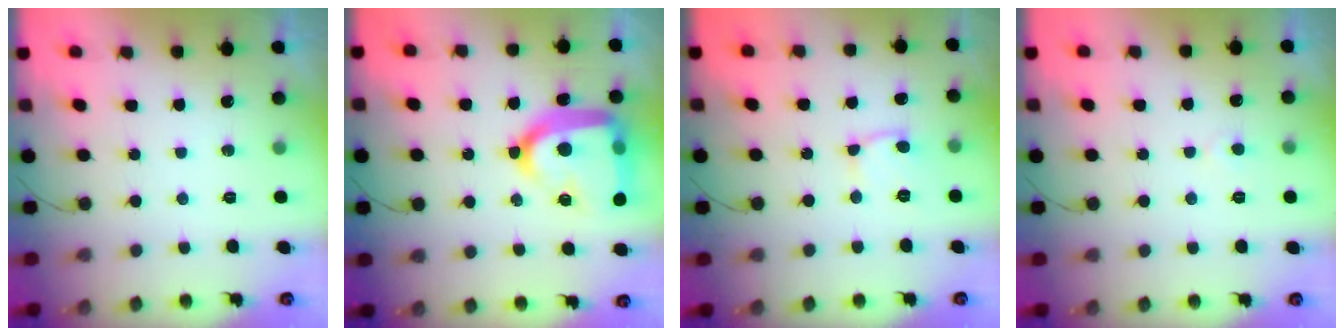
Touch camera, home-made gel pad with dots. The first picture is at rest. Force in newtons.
{"total": 25.1, "press": 25.0, "slide": 2.3}
{"total": 6.0, "press": 5.9, "slide": 0.8}
{"total": 2.1, "press": 2.1, "slide": 0.3}